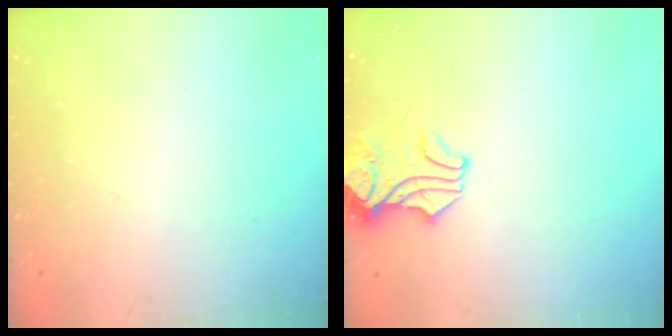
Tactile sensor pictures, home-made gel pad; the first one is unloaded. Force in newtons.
{"total": 1.7, "press": 1.5, "slide": 0.8}